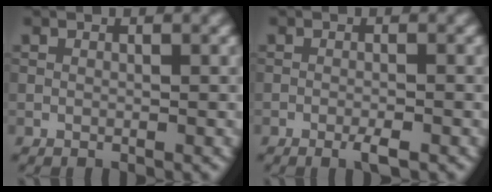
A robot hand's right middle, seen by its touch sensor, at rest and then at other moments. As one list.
[{"total": 1.6, "force": [-1.0, 0.2, 1.2], "torque": [-0.019, -0.001, -0.019]}]